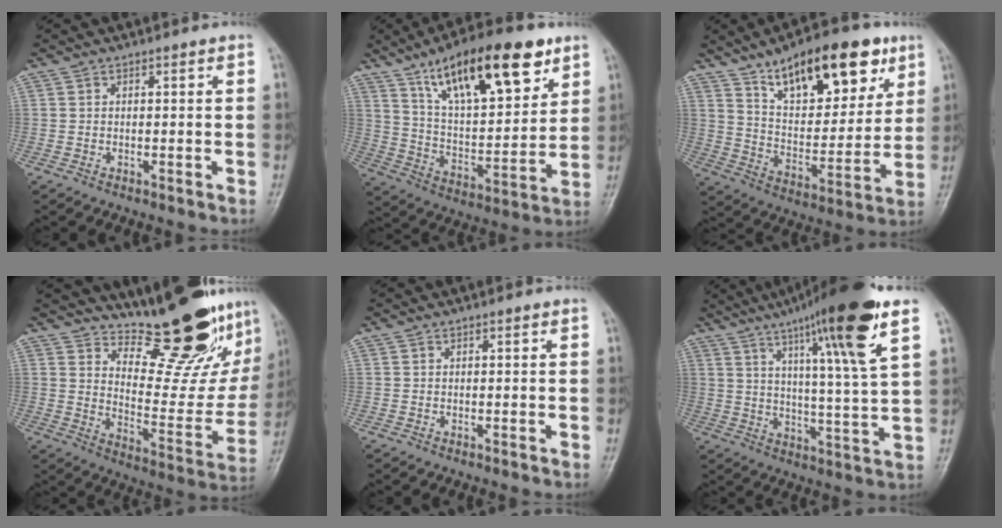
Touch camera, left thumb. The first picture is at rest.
{"total": 22.7, "force": [13.0, 8.4, 16.6], "torque": [-0.235, -0.042, 0.225]}
{"total": 21.5, "force": [12.4, 9.5, 14.9], "torque": [-0.178, -0.048, 0.206]}
{"total": 21.8, "force": [16.7, 6.9, 12.3], "torque": [-0.132, -0.132, 0.241]}
{"total": 0.0}
{"total": 19.2, "force": [10.6, 1.1, 16.0], "torque": [-0.241, -0.040, 0.162]}